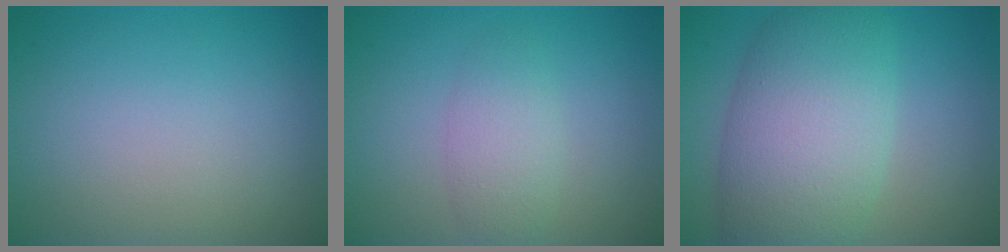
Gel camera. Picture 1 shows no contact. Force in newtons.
{"total": 2.5, "press": 2.5, "slide": 0.2}
{"total": 9.4, "press": 9.4, "slide": 0.3}